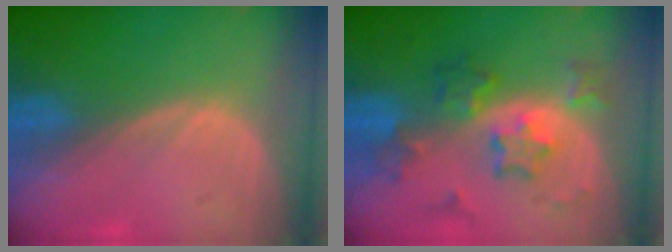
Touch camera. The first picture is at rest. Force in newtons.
{"total": 6.8, "press": 6.8, "slide": 0.2}